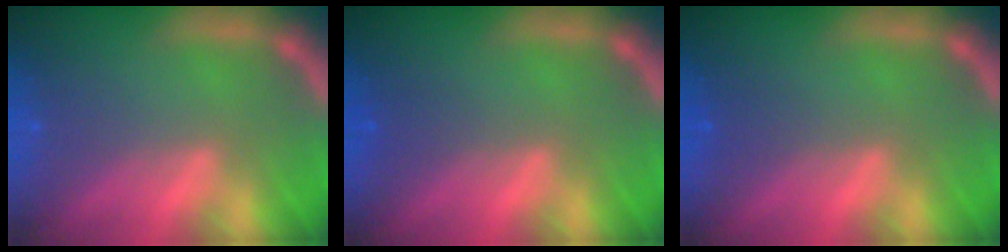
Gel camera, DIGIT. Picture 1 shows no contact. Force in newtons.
{"total": 1.0}
{"total": 1.0}